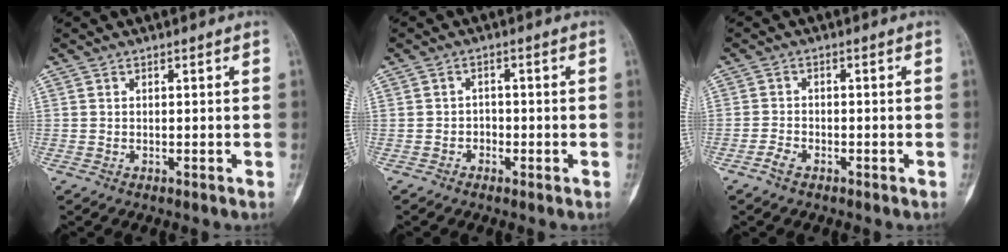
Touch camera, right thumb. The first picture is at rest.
{"total": 1.8, "force": [-1.0, 1.5, 0.3], "torque": [0.004, 0.008, -0.023]}
{"total": 2.3, "force": [-1.5, 1.2, 1.1], "torque": [-0.026, 0.007, -0.030]}